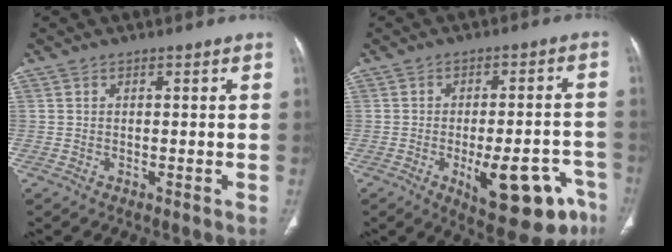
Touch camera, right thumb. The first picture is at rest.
{"total": 16.4, "force": [-7.6, 6.5, 13.0], "torque": [-0.120, 0.033, -0.088]}